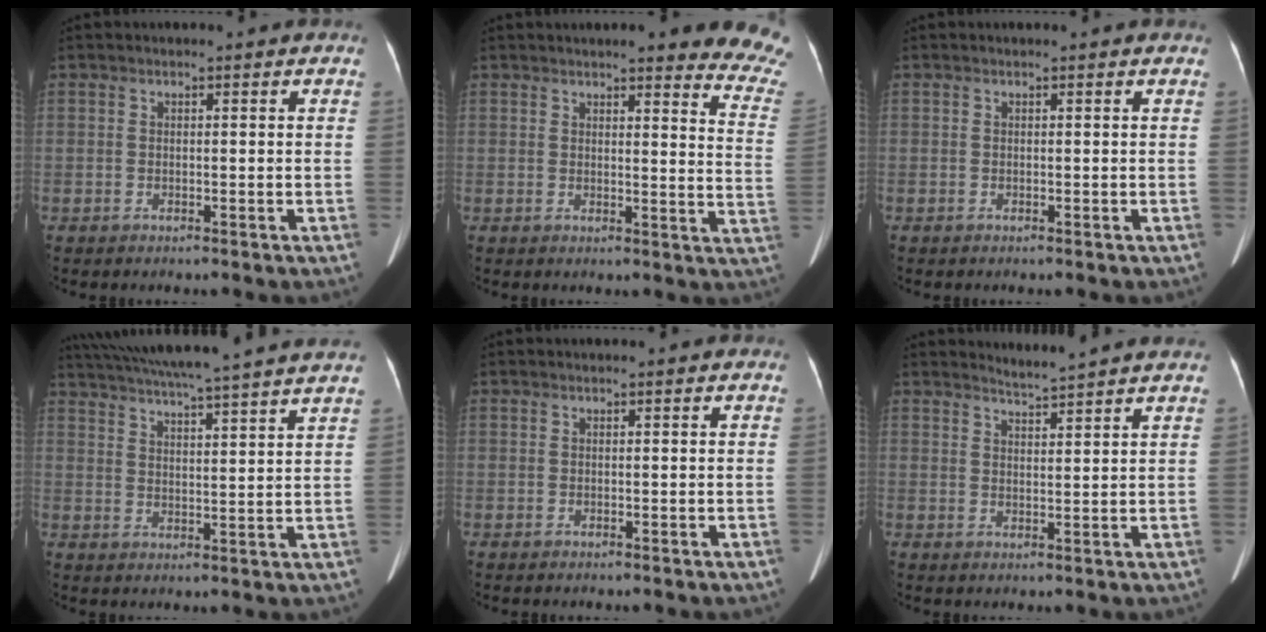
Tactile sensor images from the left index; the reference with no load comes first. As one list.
[{"total": 15.3, "force": [14.3, 1.3, 5.3], "torque": [-0.033, -0.071, 0.129]}, {"total": 0.0}, {"total": 21.6, "force": [19.2, -0.6, 9.8], "torque": [-0.172, 0.007, 0.263]}, {"total": 0.0}, {"total": 3.8, "force": [3.6, -1.2, 0.4], "torque": [-0.015, -0.005, 0.054]}]